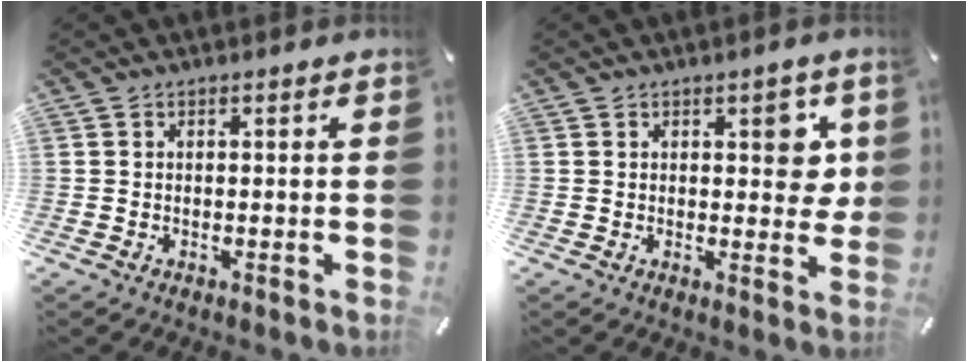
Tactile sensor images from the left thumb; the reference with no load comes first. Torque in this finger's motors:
{"motor_torque": [0.42, 0.67, 0.49, -0.29, 0.02]}